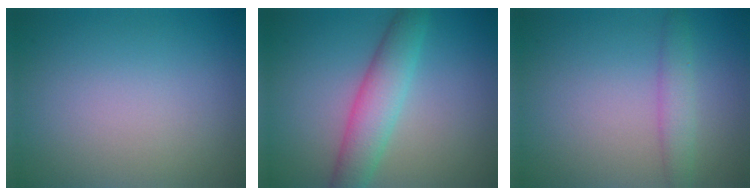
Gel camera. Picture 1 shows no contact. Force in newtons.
{"total": 4.6, "press": 4.6, "slide": 0.1}
{"total": 2.2, "press": 2.2, "slide": 0.1}